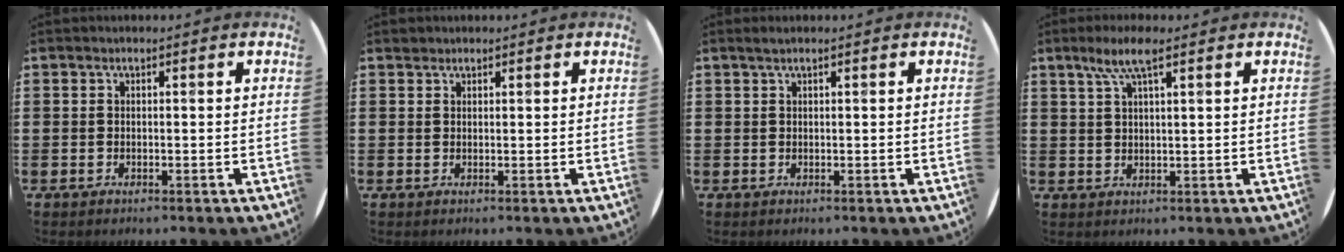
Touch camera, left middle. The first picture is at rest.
{"total": 0.7, "force": [0.6, 0.2, -0.1], "torque": [0.000, 0.002, 0.013]}
{"total": 0.7, "force": [0.4, -0.1, 0.5], "torque": [-0.008, 0.001, 0.008]}
{"total": 5.0, "force": [3.0, 1.1, 3.9], "torque": [-0.082, 0.007, 0.052]}